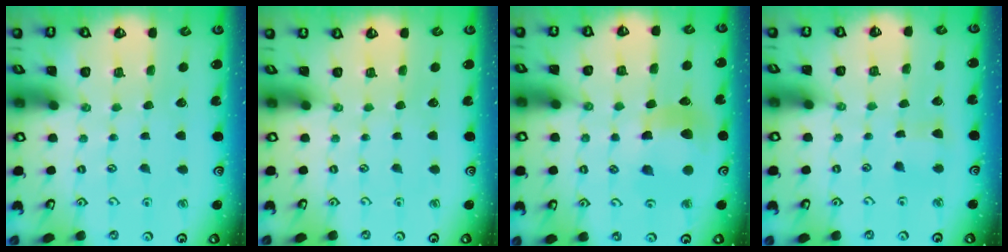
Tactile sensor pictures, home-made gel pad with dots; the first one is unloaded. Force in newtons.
{"total": 0.0}
{"total": 8.9, "press": 8.8, "slide": 1.5}
{"total": 2.7, "press": 2.6, "slide": 0.8}